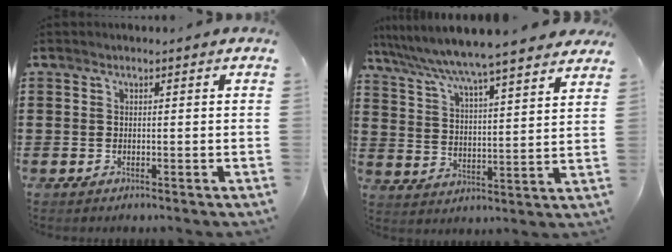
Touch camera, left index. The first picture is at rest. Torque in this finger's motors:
{"motor_torque": [1.73, -0.41, 1.05, 0.21]}